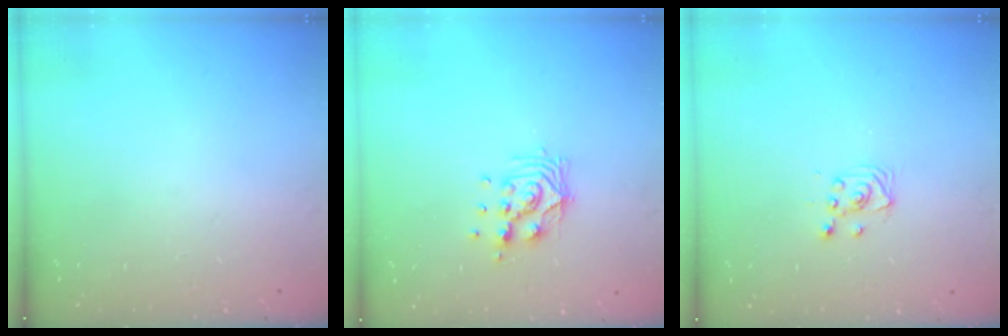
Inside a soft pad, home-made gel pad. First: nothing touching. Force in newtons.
{"total": 9.7, "press": 9.6, "slide": 0.8}
{"total": 2.9, "press": 2.9, "slide": 0.4}